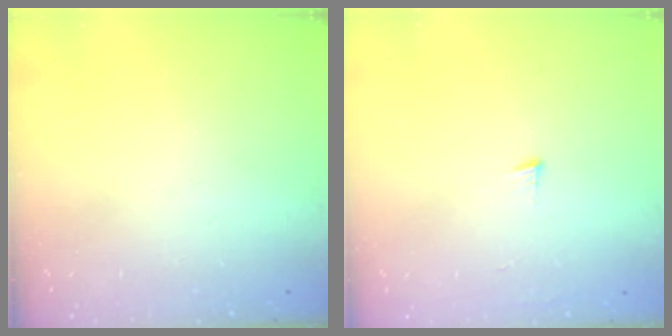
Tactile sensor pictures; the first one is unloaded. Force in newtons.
{"total": 3.2, "press": 3.2, "slide": 0.4}